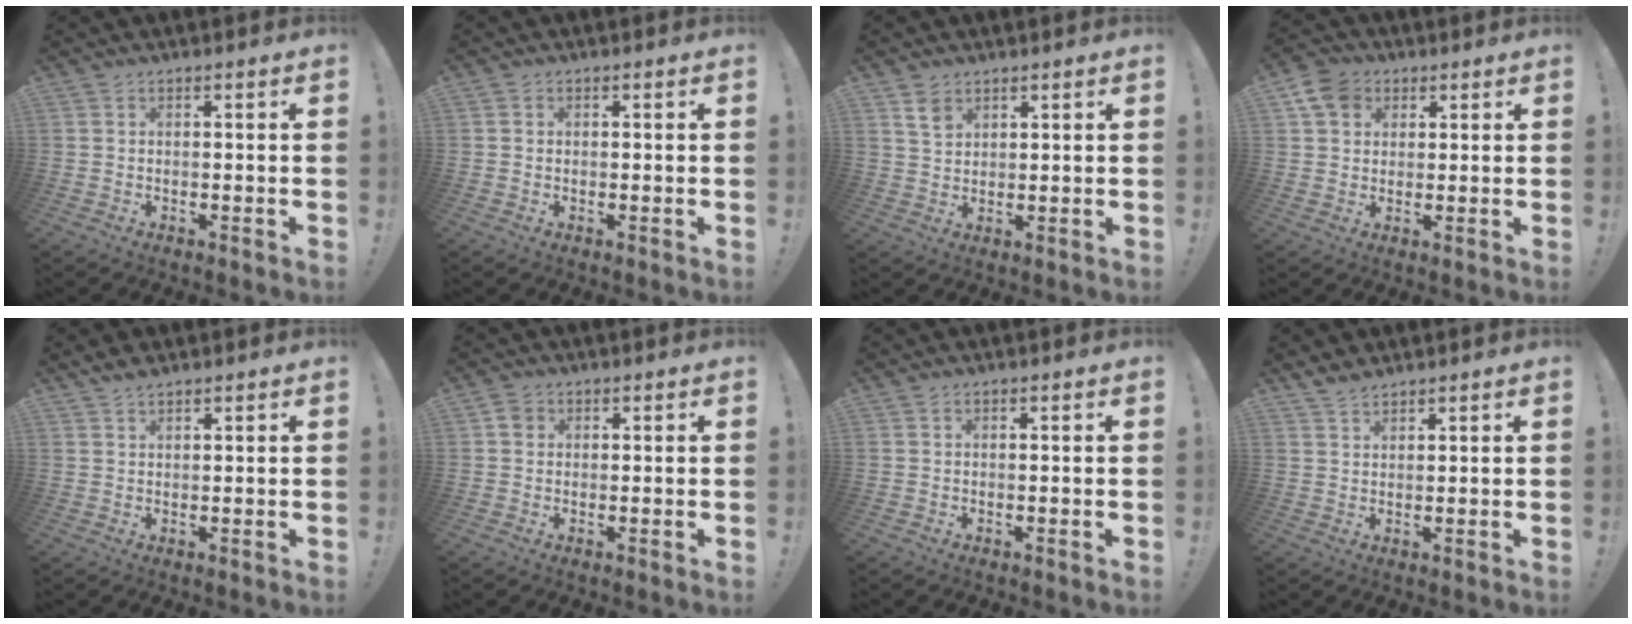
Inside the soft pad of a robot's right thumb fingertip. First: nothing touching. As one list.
[{"total": 0.7, "force": [0.0, 0.7, -0.1], "torque": [0.003, 0.003, 0.000]}, {"total": 4.7, "force": [3.1, 3.0, 1.9], "torque": [-0.014, -0.018, 0.055]}, {"total": 8.0, "force": [3.5, 6.5, 3.1], "torque": [-0.043, -0.010, 0.070]}, {"total": 2.3, "force": [2.0, 0.9, 0.7], "torque": [-0.012, -0.007, 0.038]}, {"total": 2.8, "force": [0.8, 2.5, 1.2], "torque": [-0.007, 0.001, 0.012]}, {"total": 0.0}, {"total": 3.0, "force": [2.7, 1.2, 0.5], "torque": [-0.001, -0.020, 0.050]}]